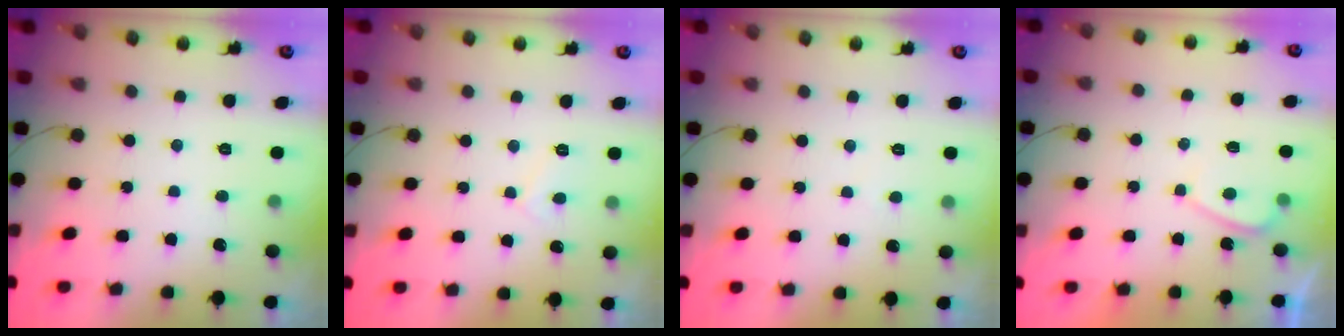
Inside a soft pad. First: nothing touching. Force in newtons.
{"total": 4.9, "press": 4.8, "slide": 0.6}
{"total": 2.6, "press": 2.6, "slide": 0.3}
{"total": 1.6, "press": 1.4, "slide": 0.6}